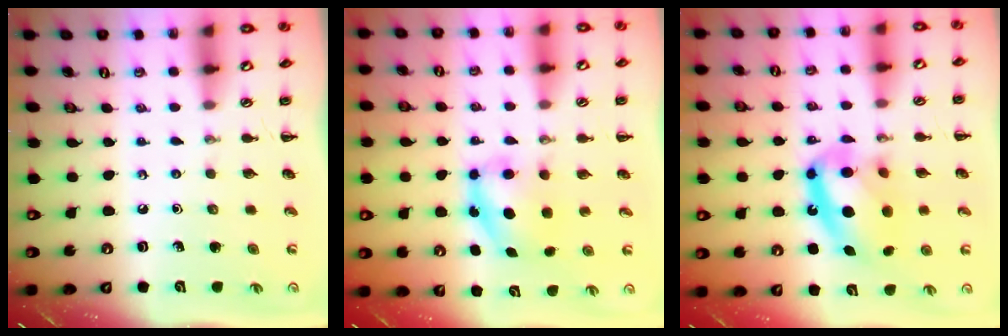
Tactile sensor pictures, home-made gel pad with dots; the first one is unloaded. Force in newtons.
{"total": 6.1, "press": 6.0, "slide": 0.9}
{"total": 15.5, "press": 15.0, "slide": 3.7}